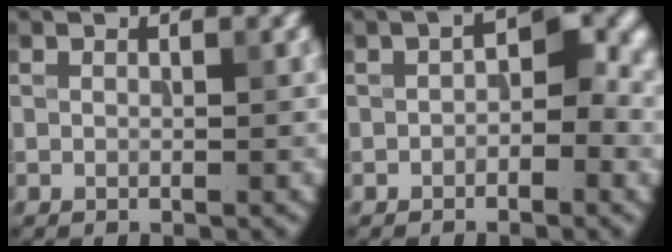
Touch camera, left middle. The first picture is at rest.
{"total": 3.1, "force": [-0.3, 1.7, 2.6], "torque": [-0.027, 0.006, -0.012]}